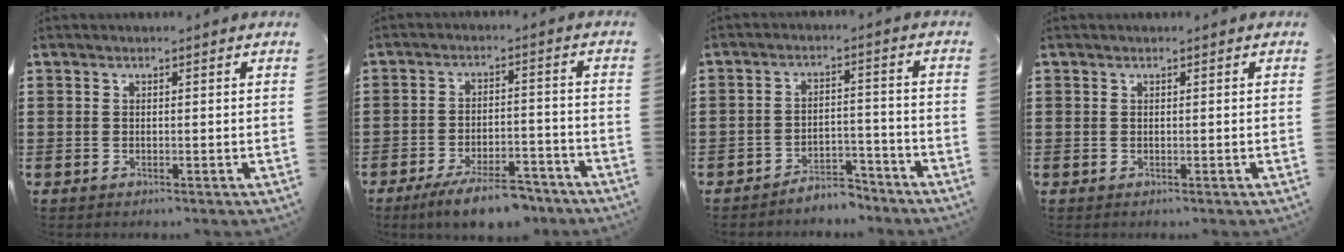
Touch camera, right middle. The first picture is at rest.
{"total": 7.8, "force": [-6.4, 1.5, 4.3], "torque": [-0.073, 0.005, -0.114]}
{"total": 4.6, "force": [-4.5, 0.6, 0.3], "torque": [-0.009, 0.007, -0.092]}
{"total": 0.0}